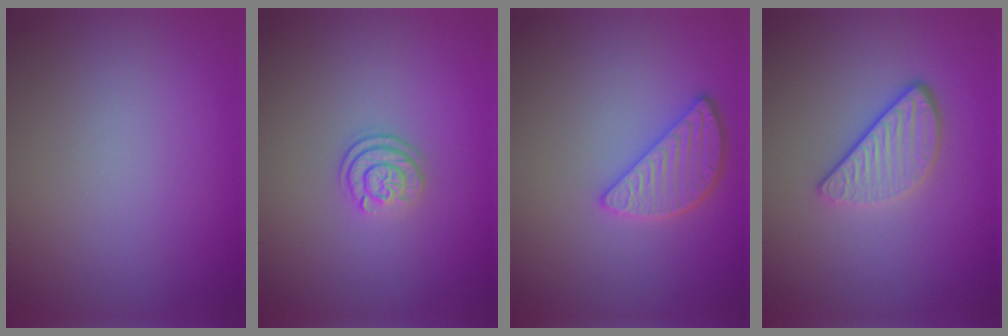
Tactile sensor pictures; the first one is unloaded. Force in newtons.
{"total": 2.5, "press": 1.8, "slide": 1.6}
{"total": 3.3, "press": 3.1, "slide": 1.0}
{"total": 3.3, "press": 2.7, "slide": 1.9}